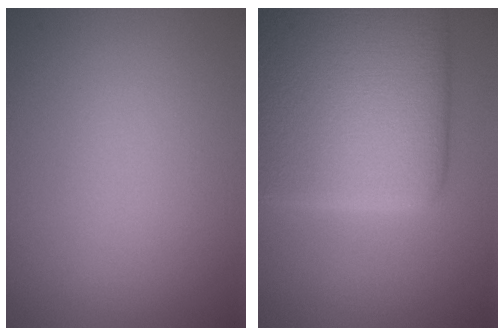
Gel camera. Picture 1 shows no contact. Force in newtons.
{"total": 12.9, "press": 12.9, "slide": 0.7}